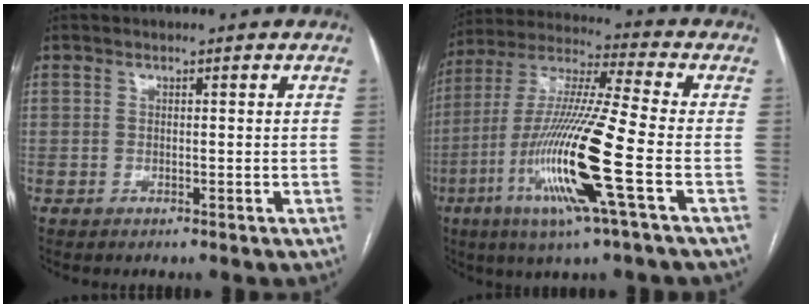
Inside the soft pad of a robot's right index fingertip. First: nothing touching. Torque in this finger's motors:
{"motor_torque": [2.14, 0.00, 1.05, 0.21]}